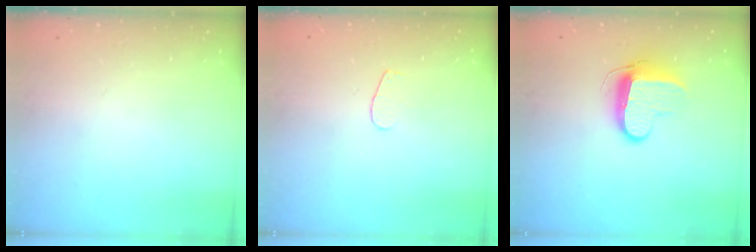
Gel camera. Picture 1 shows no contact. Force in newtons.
{"total": 2.6, "press": 2.5, "slide": 0.3}
{"total": 9.9, "press": 9.8, "slide": 0.5}